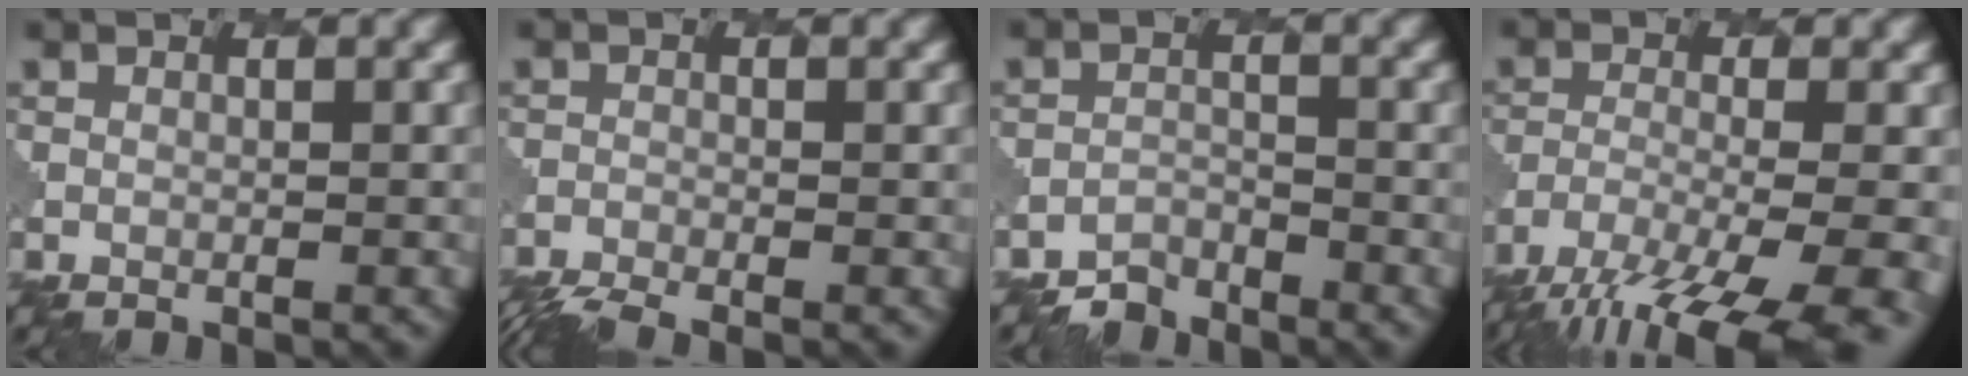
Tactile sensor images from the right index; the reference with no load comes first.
{"total": 3.8, "force": [-3.4, 0.5, 1.7], "torque": [-0.037, -0.020, -0.063]}
{"total": 2.1, "force": [-2.0, 0.4, -0.4], "torque": [0.007, 0.000, -0.040]}
{"total": 13.1, "force": [-9.9, 4.1, 7.5], "torque": [-0.141, -0.042, -0.133]}